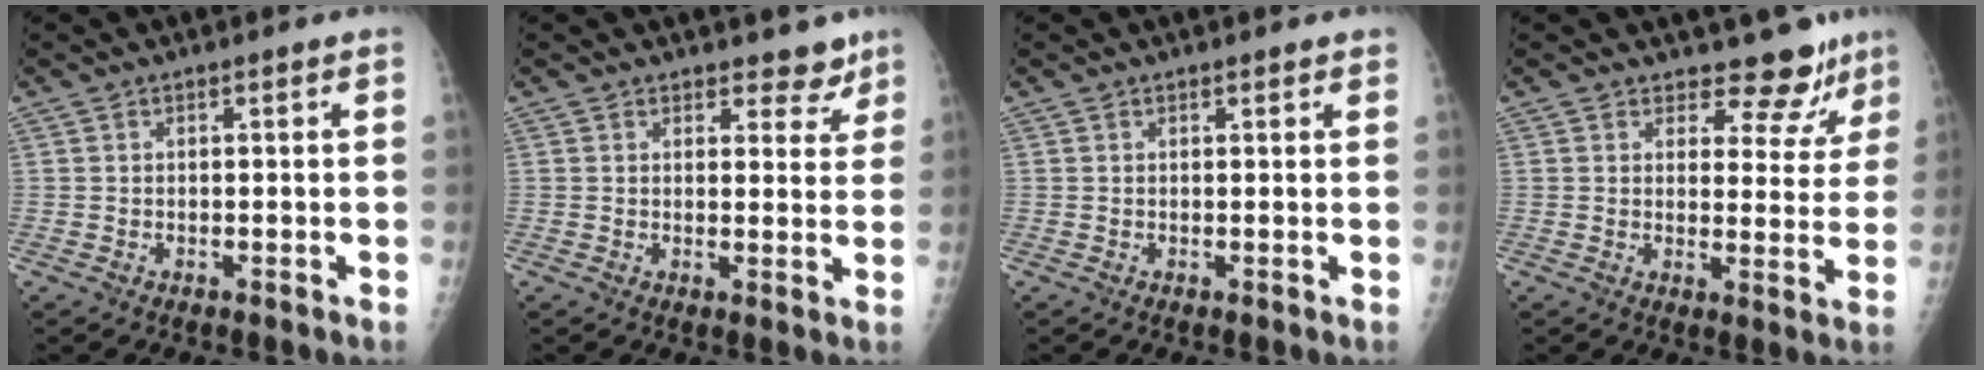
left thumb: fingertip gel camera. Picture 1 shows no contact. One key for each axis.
{"total": 4.8, "fx": 3.9, "fy": 2.4, "fz": 1.3, "tx": 0.016, "ty": -0.026, "tz": 0.045}
{"total": 1.0, "fx": 0.8, "fy": 0.4, "fz": 0.5, "tx": -0.005, "ty": -0.003, "tz": 0.009}
{"total": 8.4, "fx": 7.5, "fy": 3.7, "fz": 1.1, "tx": 0.024, "ty": -0.058, "tz": 0.082}